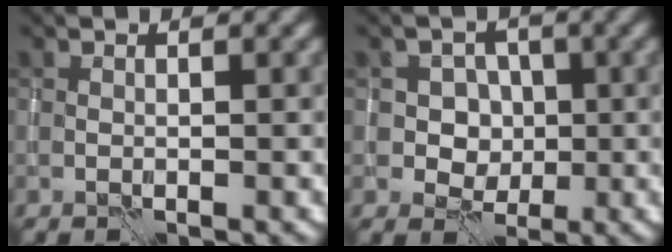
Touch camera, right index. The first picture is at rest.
{"total": 3.4, "force": [0.3, 3.0, 1.4], "torque": [-0.007, -0.002, -0.002]}